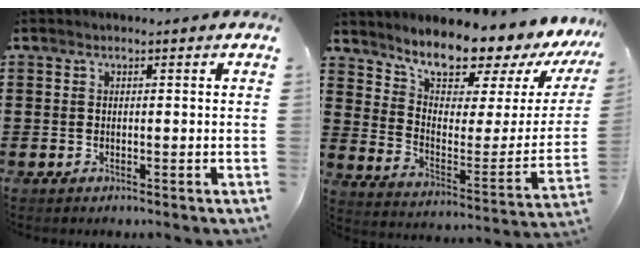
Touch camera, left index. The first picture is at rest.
{"total": 9.1, "force": [8.6, 1.8, 2.3], "torque": [-0.062, -0.086, 0.144]}